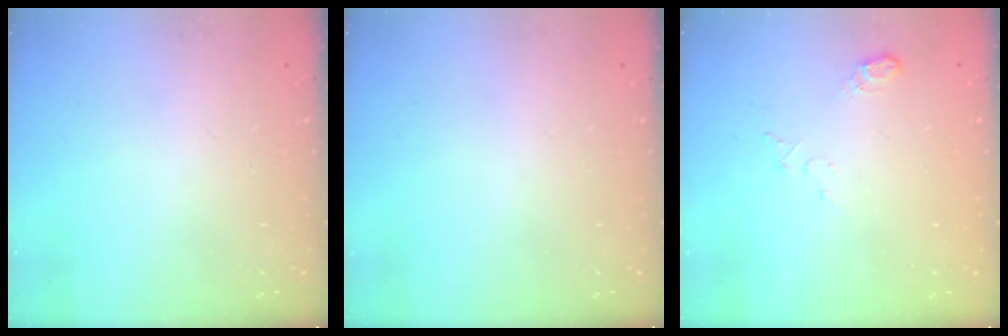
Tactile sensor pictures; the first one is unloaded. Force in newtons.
{"total": 0.0}
{"total": 5.8, "press": 5.7, "slide": 1.1}